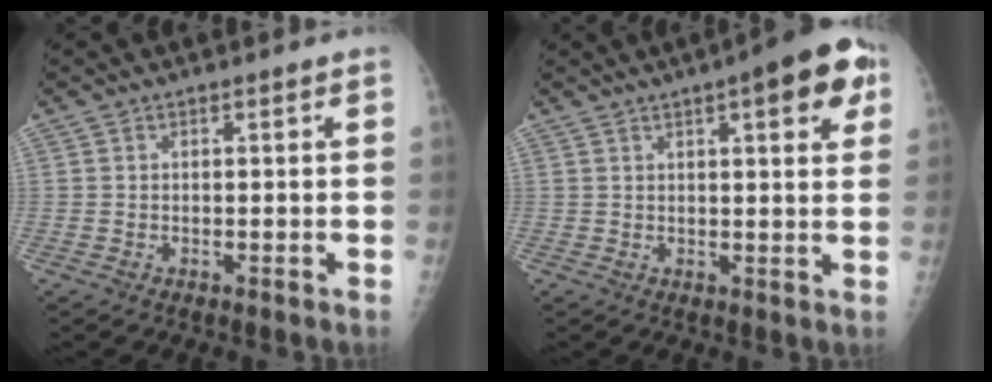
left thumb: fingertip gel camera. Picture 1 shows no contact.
{"total": 10.4, "force": [4.6, 3.0, 8.8], "torque": [-0.088, -0.003, 0.050]}